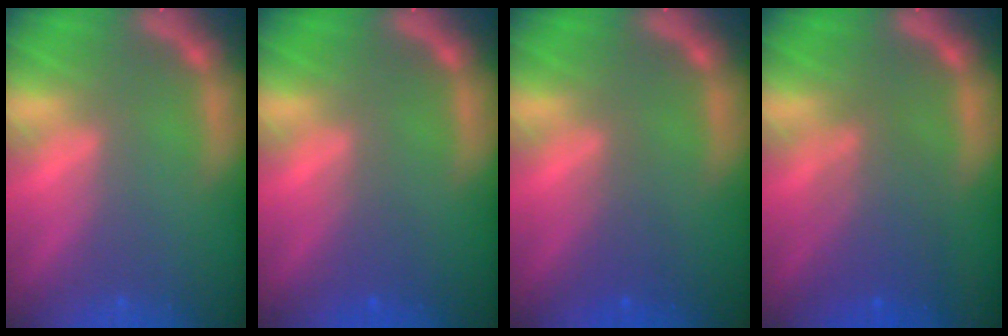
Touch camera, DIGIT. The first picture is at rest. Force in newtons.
{"total": 1.4}
{"total": 2.0}
{"total": 4.6}